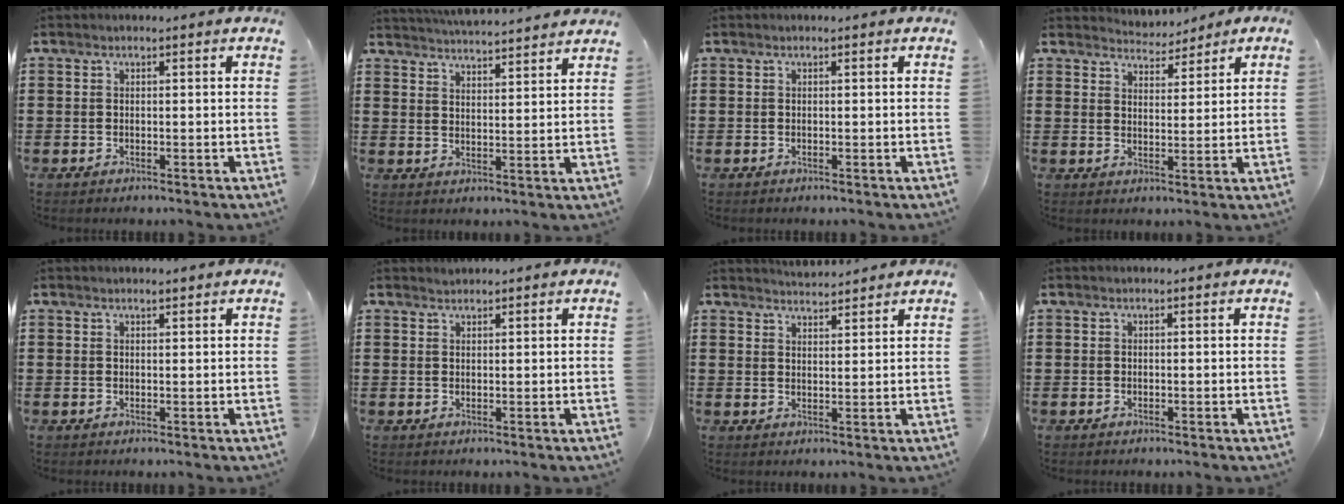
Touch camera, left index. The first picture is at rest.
{"total": 4.3, "force": [4.3, -0.3, 0.4], "torque": [-0.024, -0.027, 0.075]}
{"total": 0.0}
{"total": 3.6, "force": [3.6, 0.4, 0.1], "torque": [-0.012, -0.013, 0.067]}
{"total": 1.0, "force": [0.9, 0.1, 0.4], "torque": [-0.010, 0.001, 0.016]}
{"total": 0.9, "force": [0.9, 0.2, 0.0], "torque": [-0.002, 0.000, 0.019]}
{"total": 2.7, "force": [2.7, 0.1, 0.0], "torque": [-0.007, -0.006, 0.052]}
{"total": 0.0}